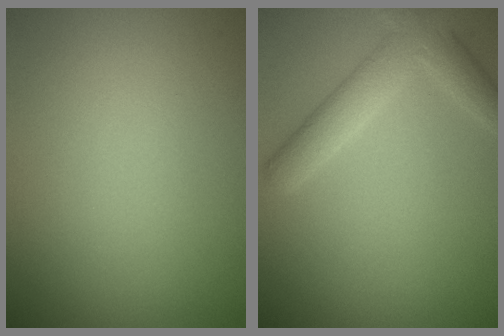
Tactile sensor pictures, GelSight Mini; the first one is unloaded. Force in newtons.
{"total": 3.7, "press": 3.7, "slide": 0.1}